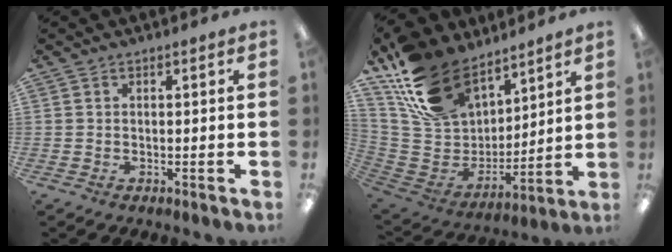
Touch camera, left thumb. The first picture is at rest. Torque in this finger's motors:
{"motor_torque": [0.80, 0.36, 0.90, -1.87, 0.18]}